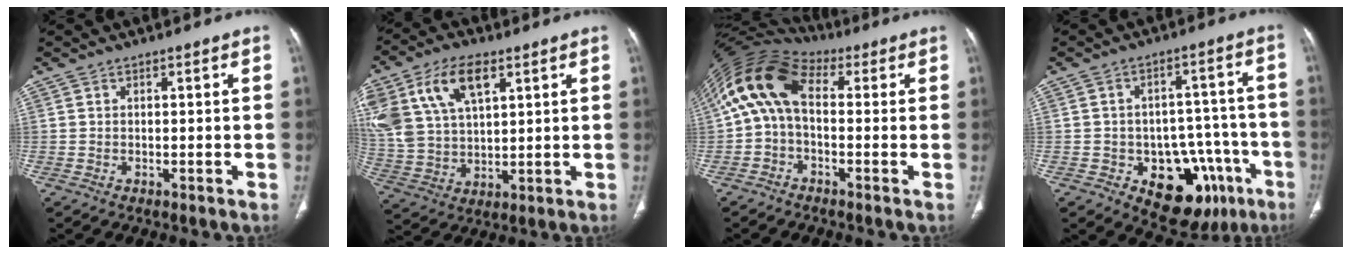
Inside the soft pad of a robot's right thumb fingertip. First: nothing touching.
{"total": 18.2, "force": [8.1, 10.4, 12.6], "torque": [-0.262, -0.005, 0.160]}
{"total": 11.7, "force": [1.3, 7.0, 9.3], "torque": [-0.177, 0.041, 0.008]}
{"total": 16.8, "force": [-7.6, 10.4, 10.8], "torque": [-0.093, 0.050, -0.090]}